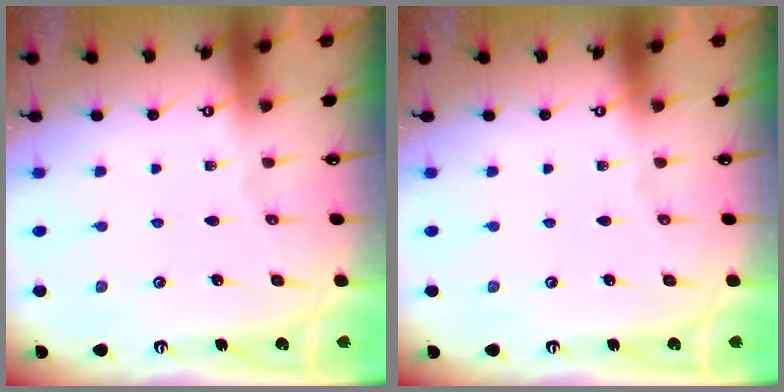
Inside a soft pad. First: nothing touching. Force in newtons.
{"total": 0.0}